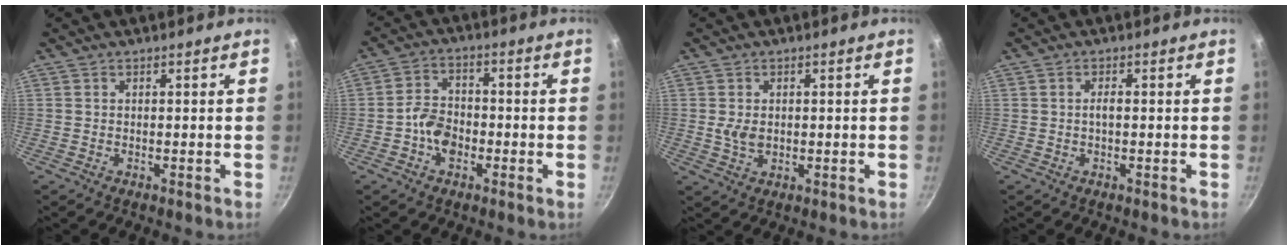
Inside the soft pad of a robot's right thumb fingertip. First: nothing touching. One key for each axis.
{"total": 6.2, "fx": -2.1, "fy": 4.4, "fz": 3.7, "tx": -0.047, "ty": 0.023, "tz": -0.046}
{"total": 3.5, "fx": 0.2, "fy": 2.4, "fz": 2.5, "tx": -0.044, "ty": -0.005, "tz": 0.007}
{"total": 1.4, "fx": -0.1, "fy": 0.6, "fz": 1.3, "tx": -0.027, "ty": 0.005, "tz": -0.004}